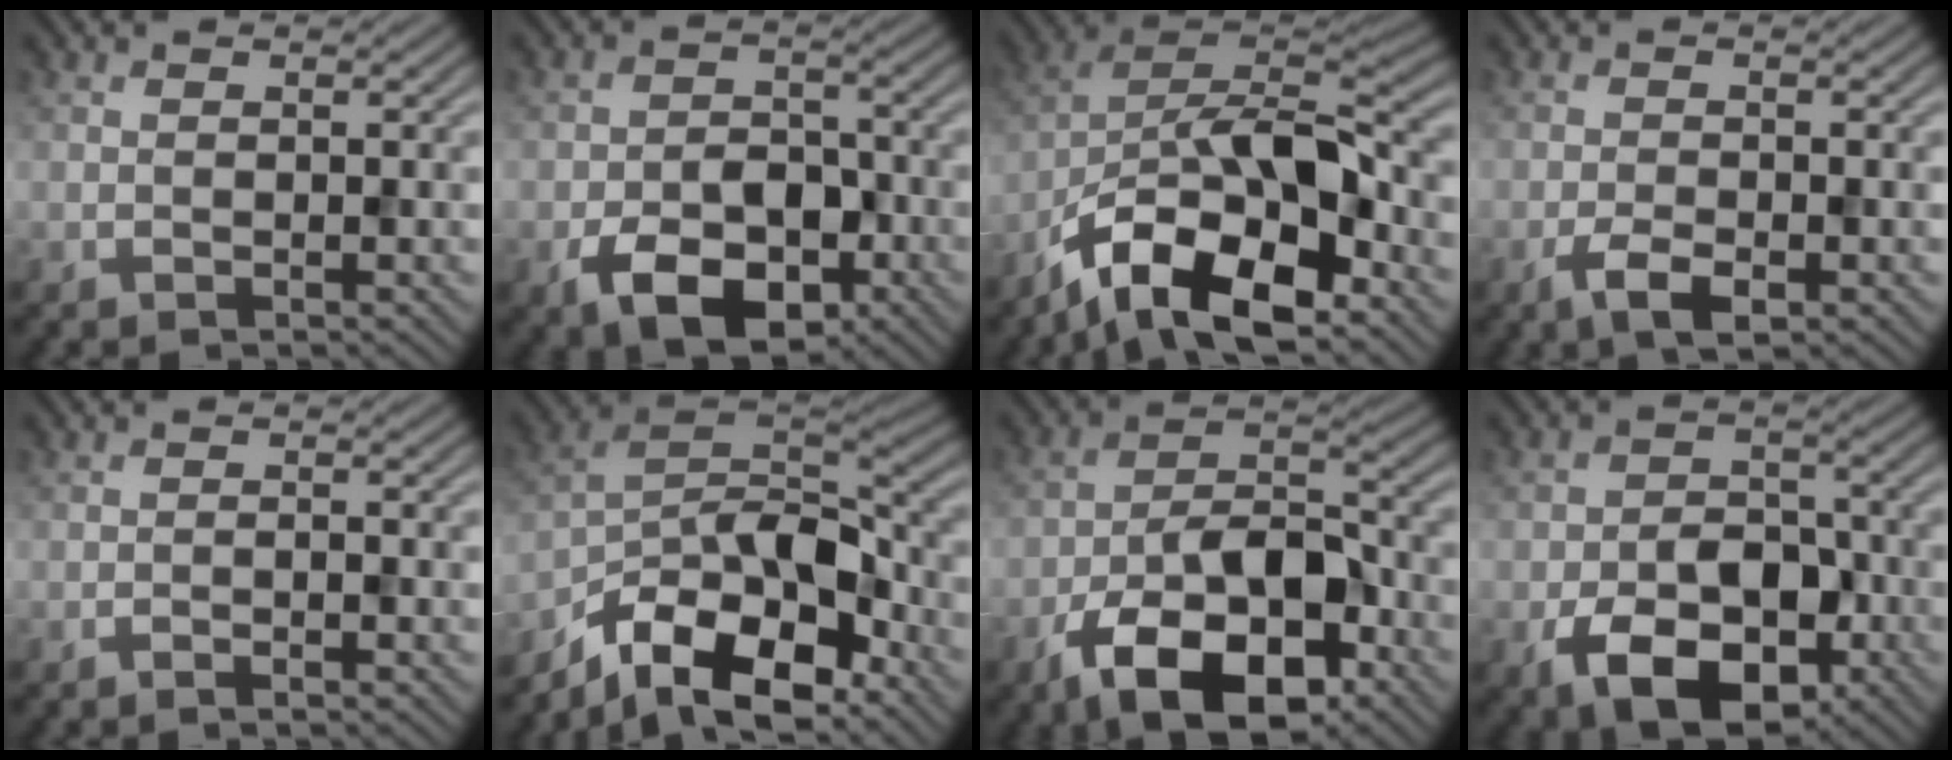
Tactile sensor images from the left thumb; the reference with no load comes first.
{"total": 8.5, "force": [-4.1, 5.3, 5.2], "torque": [-0.090, -0.012, -0.070]}
{"total": 15.4, "force": [-8.3, 6.6, 11.2], "torque": [-0.203, -0.015, -0.166]}
{"total": 3.2, "force": [-1.8, 1.2, 2.4], "torque": [-0.051, -0.004, -0.035]}
{"total": 1.0, "force": [-0.7, 0.1, 0.7], "torque": [-0.012, 0.003, -0.014]}
{"total": 12.7, "force": [-8.5, 5.4, 7.7], "torque": [-0.148, -0.005, -0.167]}
{"total": 13.5, "force": [-7.6, 6.6, 9.0], "torque": [-0.159, -0.008, -0.144]}
{"total": 10.1, "force": [-4.6, 6.3, 6.4], "torque": [-0.114, -0.016, -0.075]}